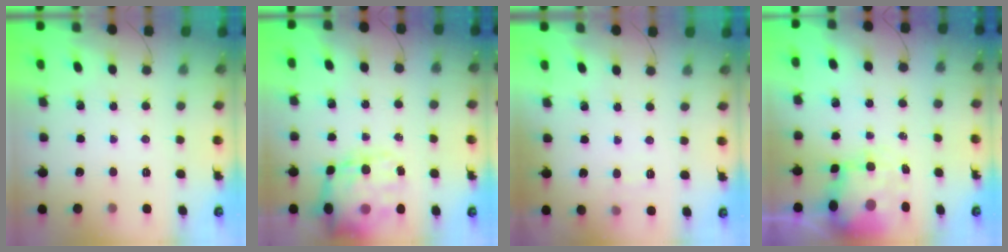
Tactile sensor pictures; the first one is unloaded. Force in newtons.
{"total": 20.1, "press": 19.6, "slide": 4.7}
{"total": 6.1, "press": 5.9, "slide": 1.5}
{"total": 7.8, "press": 7.6, "slide": 1.7}